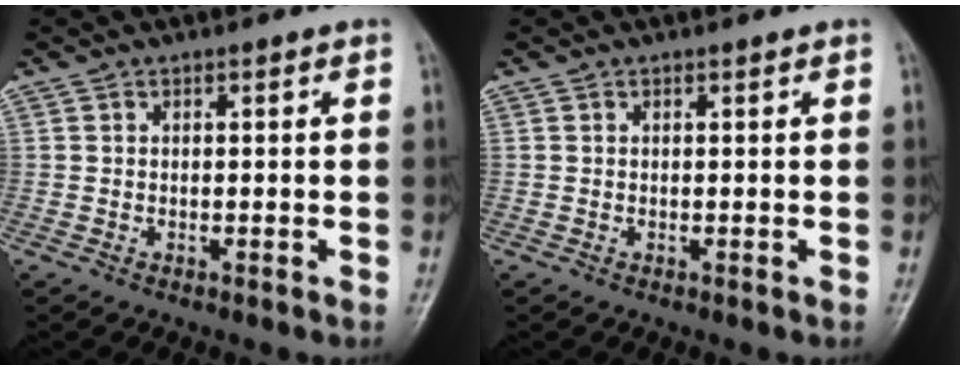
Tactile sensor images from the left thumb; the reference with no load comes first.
{"total": 0.0}